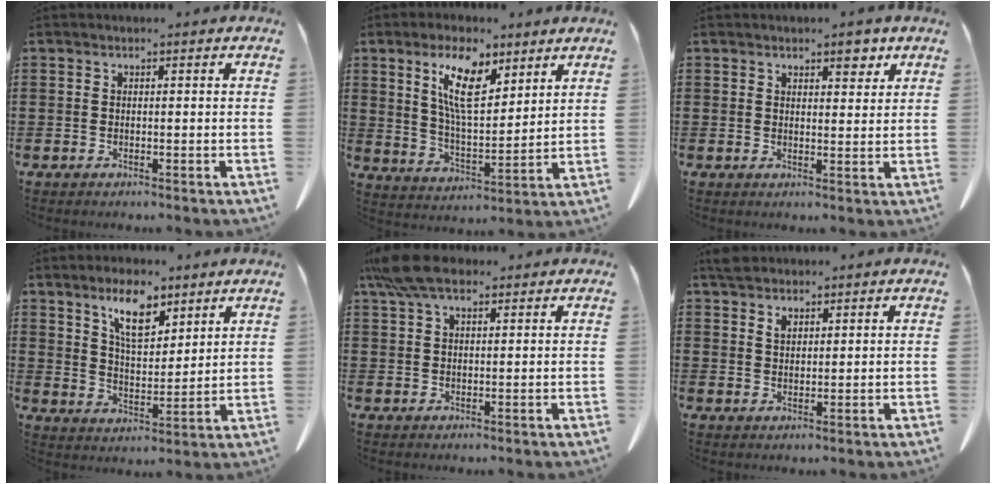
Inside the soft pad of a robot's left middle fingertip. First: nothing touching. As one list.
[{"total": 10.4, "force": [6.3, 3.6, 7.4], "torque": [-0.144, -0.016, 0.112]}, {"total": 3.6, "force": [2.7, 1.4, 1.9], "torque": [-0.018, -0.003, 0.045]}, {"total": 8.4, "force": [6.0, 3.1, 5.1], "torque": [-0.095, -0.016, 0.104]}, {"total": 6.7, "force": [4.6, 2.2, 4.2], "torque": [-0.101, -0.003, 0.086]}, {"total": 2.5, "force": [2.0, 1.2, 0.9], "torque": [-0.016, 0.000, 0.037]}]